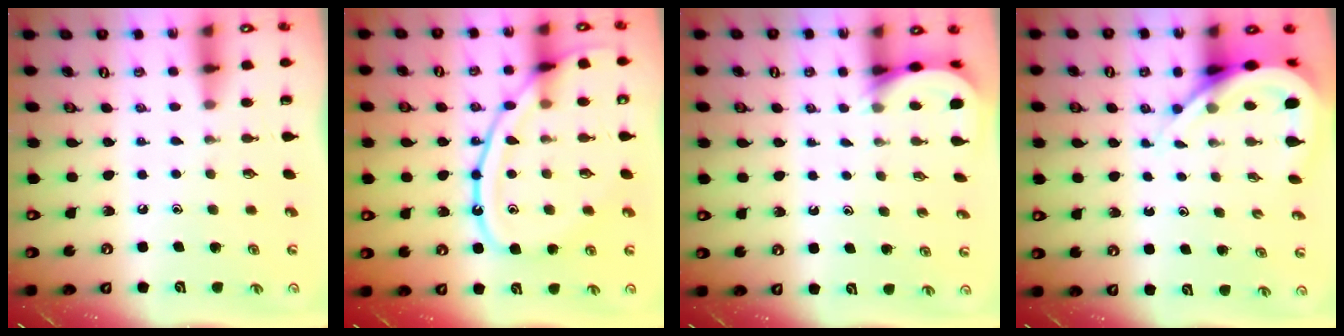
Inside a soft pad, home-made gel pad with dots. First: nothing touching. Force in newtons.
{"total": 16.6, "press": 16.5, "slide": 1.4}
{"total": 3.4, "press": 3.3, "slide": 0.3}
{"total": 8.7, "press": 8.6, "slide": 1.1}